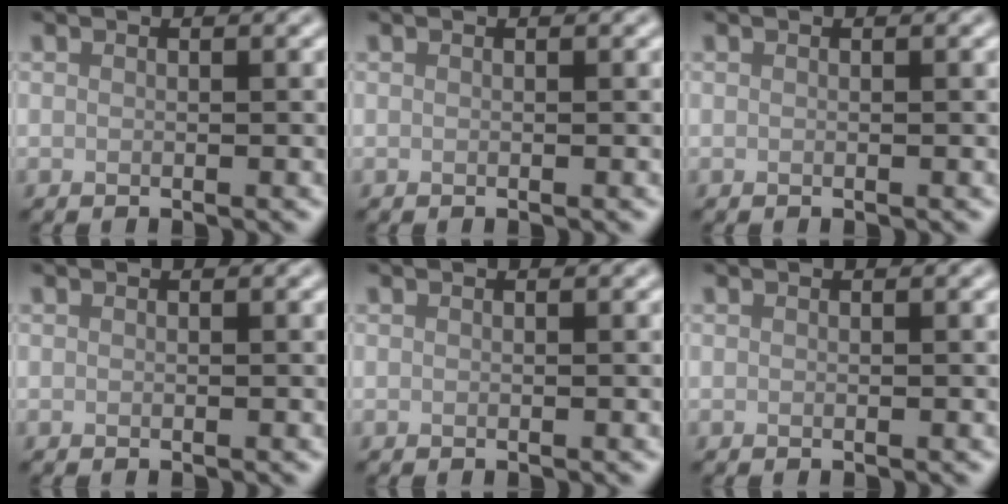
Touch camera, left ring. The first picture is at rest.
{"total": 0.0}
{"total": 0.0}
{"total": 0.0}
{"total": 0.0}
{"total": 0.0}